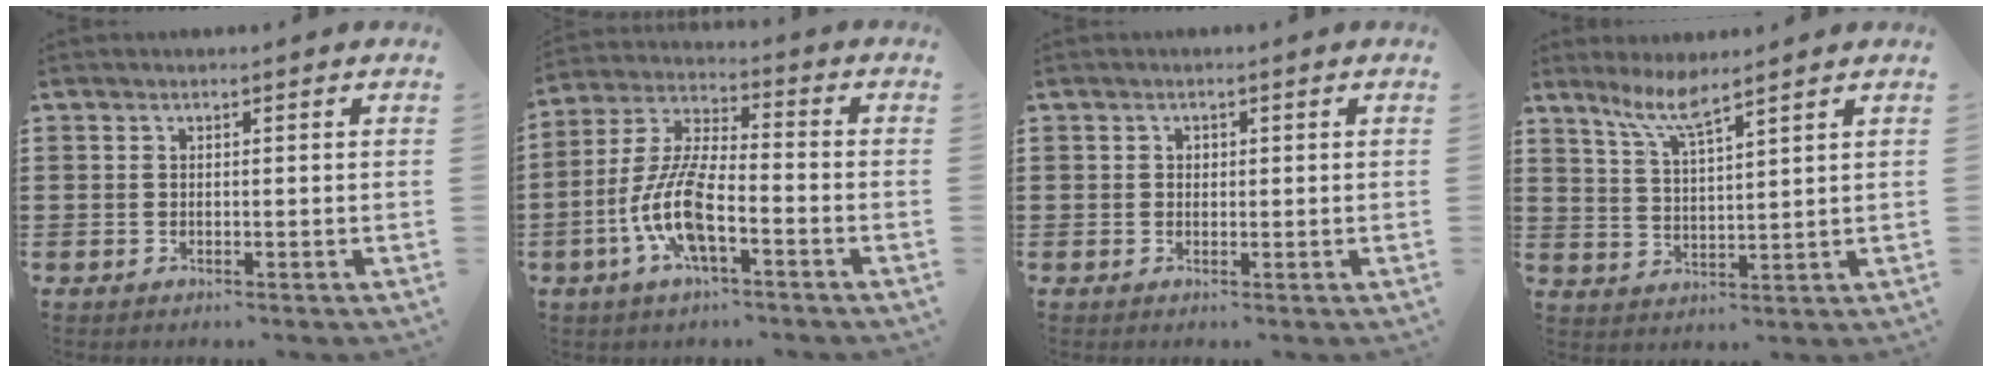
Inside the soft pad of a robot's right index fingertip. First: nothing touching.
{"total": 10.1, "force": [-4.0, 3.3, 8.7], "torque": [-0.206, -0.005, -0.081]}
{"total": 0.7, "force": [0.1, 0.6, 0.2], "torque": [-0.006, 0.003, 0.002]}
{"total": 5.9, "force": [4.5, 0.5, 3.7], "torque": [-0.086, -0.007, 0.079]}